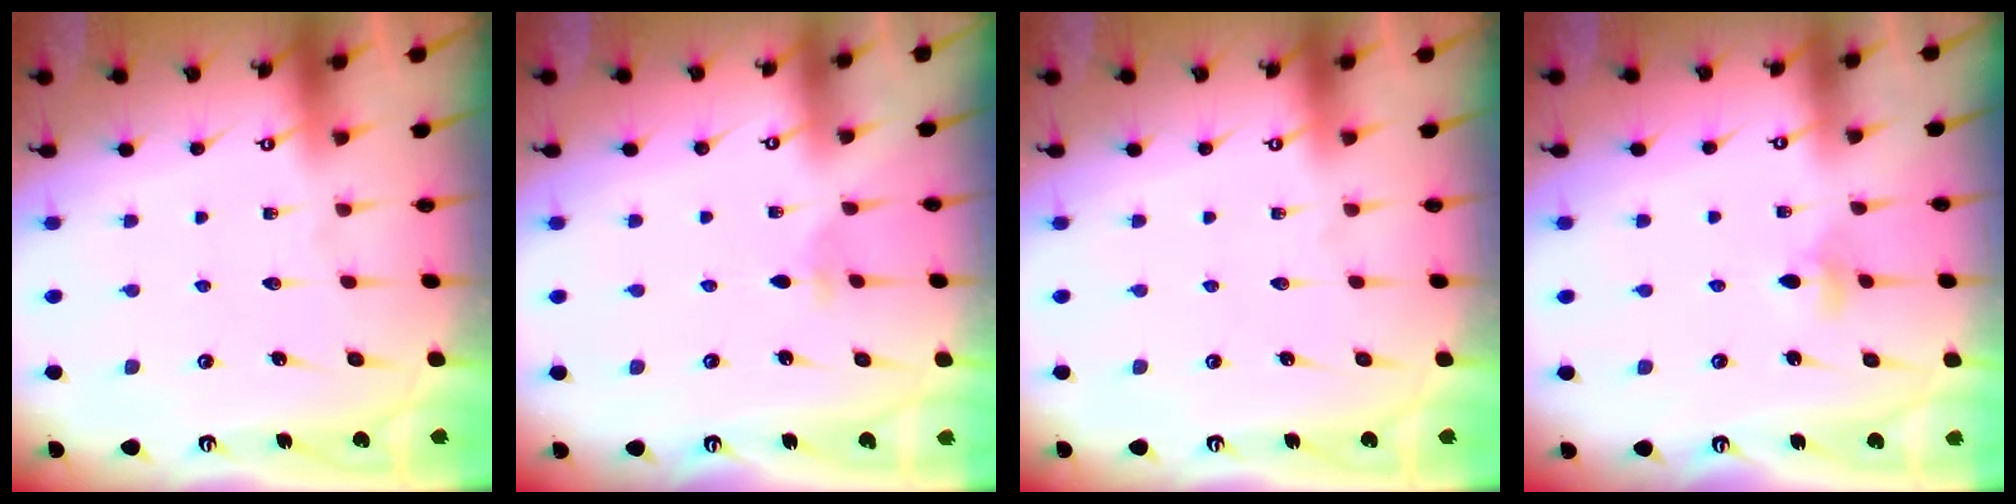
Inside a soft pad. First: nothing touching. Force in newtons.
{"total": 1.8, "press": 1.8, "slide": 0.3}
{"total": 0.0}
{"total": 4.4, "press": 4.3, "slide": 1.1}